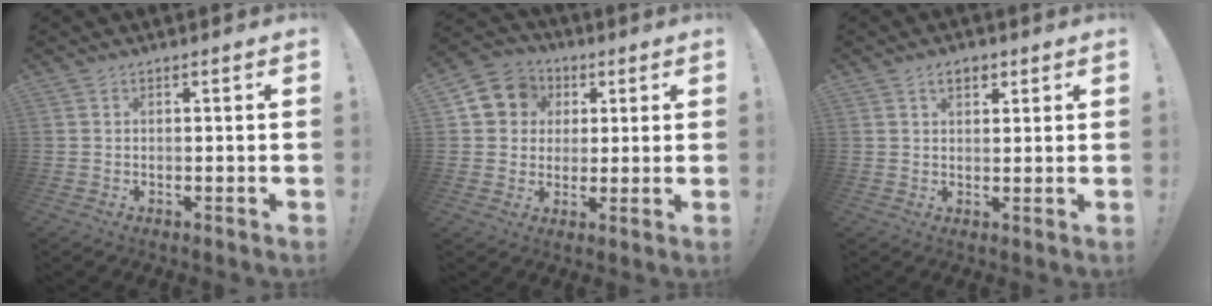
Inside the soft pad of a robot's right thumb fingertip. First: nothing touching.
{"total": 9.8, "force": [2.5, 9.1, 2.8], "torque": [-0.033, -0.002, 0.054]}
{"total": 4.1, "force": [1.9, 2.5, 2.5], "torque": [-0.040, 0.002, 0.033]}